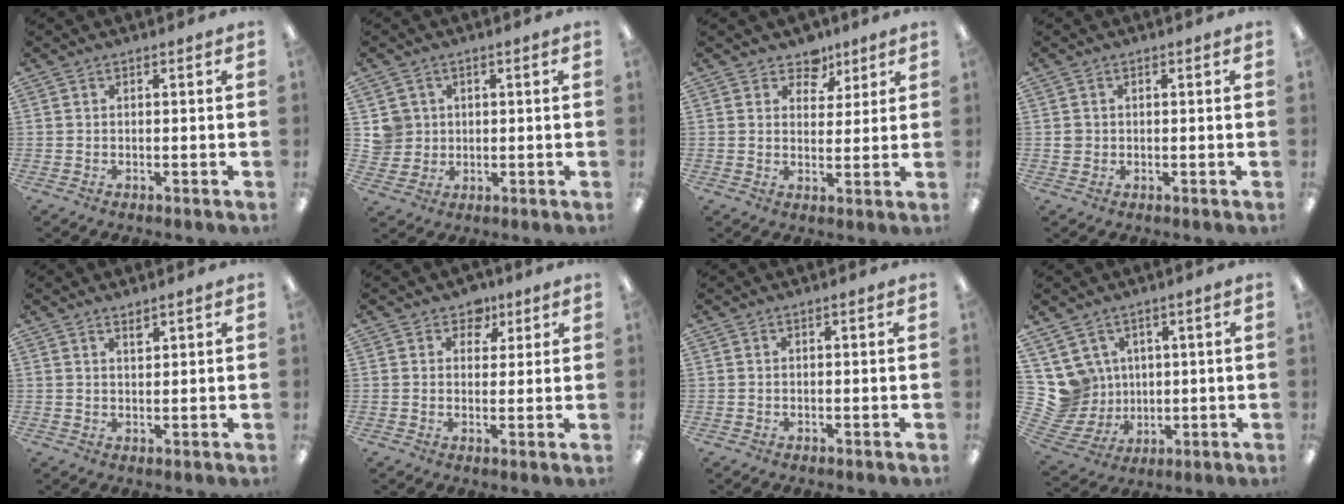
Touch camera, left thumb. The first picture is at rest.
{"total": 5.2, "force": [1.4, 5.0, 0.3], "torque": [-0.008, 0.004, 0.028]}
{"total": 6.5, "force": [4.6, 4.4, 1.3], "torque": [-0.016, -0.027, 0.081]}
{"total": 1.7, "force": [0.1, 1.7, 0.2], "torque": [-0.005, 0.005, -0.001]}
{"total": 1.9, "force": [1.7, 0.5, 0.6], "torque": [-0.007, -0.005, 0.030]}
{"total": 5.0, "force": [3.1, 3.7, 1.4], "torque": [-0.011, -0.012, 0.050]}
{"total": 0.0}
{"total": 9.9, "force": [3.4, 9.1, 1.7], "torque": [-0.080, -0.028, 0.073]}